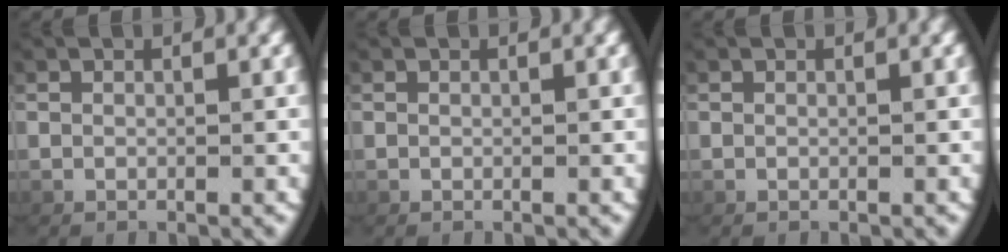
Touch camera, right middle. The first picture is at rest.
{"total": 0.0}
{"total": 0.0}